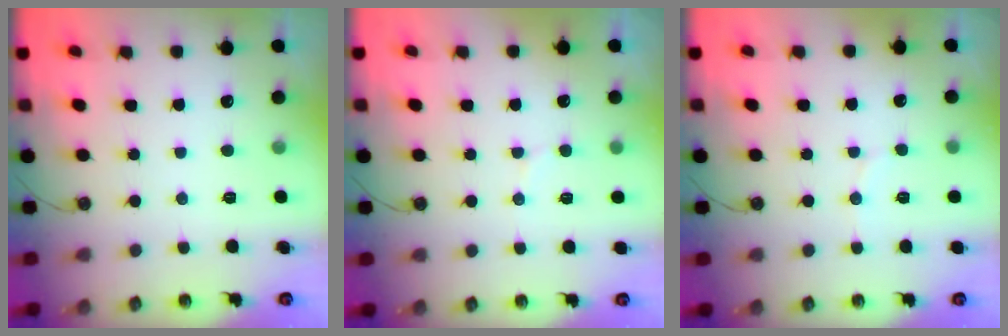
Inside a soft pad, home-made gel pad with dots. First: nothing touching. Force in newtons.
{"total": 6.3, "press": 6.2, "slide": 1.4}
{"total": 2.9, "press": 2.9, "slide": 0.3}